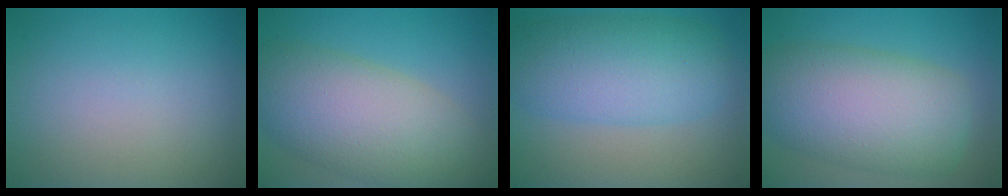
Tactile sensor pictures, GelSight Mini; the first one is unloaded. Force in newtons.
{"total": 10.0, "press": 10.0, "slide": 0.6}
{"total": 7.6, "press": 7.6, "slide": 0.1}
{"total": 10.2, "press": 10.2, "slide": 0.3}